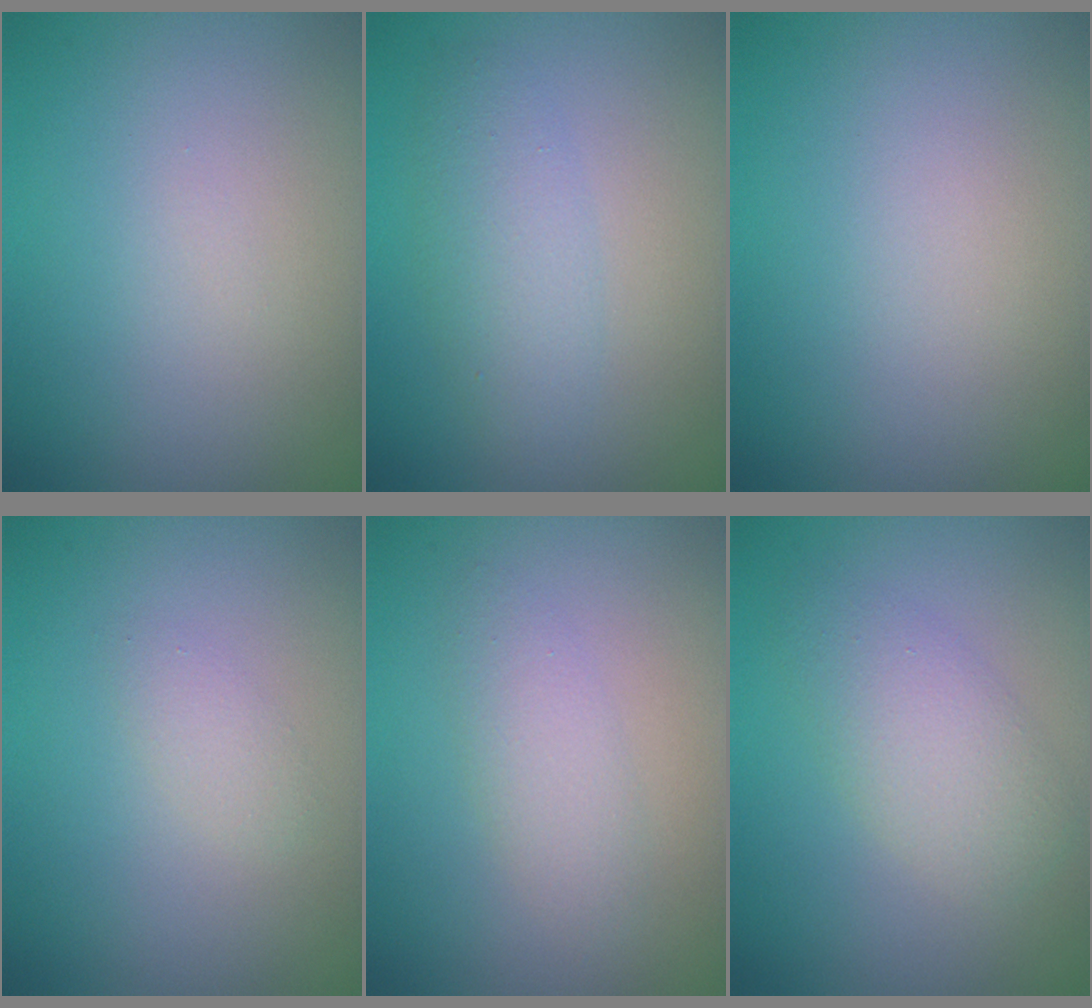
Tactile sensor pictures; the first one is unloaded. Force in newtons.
{"total": 2.7, "press": 2.7, "slide": 0.0}
{"total": 0.0}
{"total": 1.0, "press": 1.0, "slide": 0.0}
{"total": 2.1, "press": 2.1, "slide": 0.1}
{"total": 3.3, "press": 3.3, "slide": 0.1}